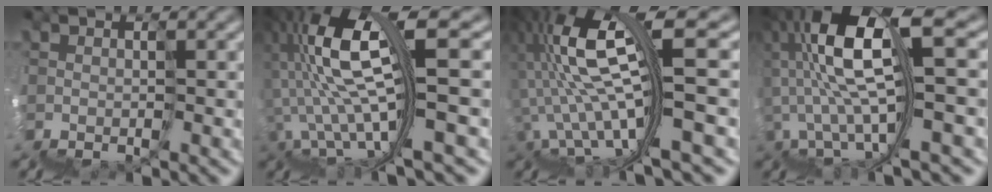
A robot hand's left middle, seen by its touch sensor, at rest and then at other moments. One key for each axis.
{"total": 6.8, "fx": 0.6, "fy": 0.9, "fz": 6.8, "tx": -0.141, "ty": 0.034, "tz": -0.003}
{"total": 7.6, "fx": 0.5, "fy": 0.8, "fz": 7.5, "tx": -0.154, "ty": 0.038, "tz": 0.002}
{"total": 7.1, "fx": 1.1, "fy": 1.4, "fz": 6.9, "tx": -0.138, "ty": 0.032, "tz": 0.009}